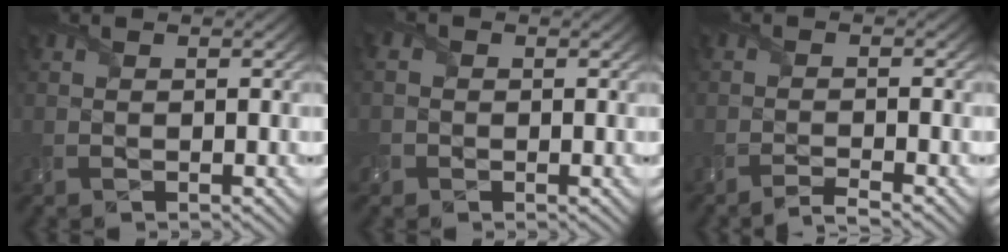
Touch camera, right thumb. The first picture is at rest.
{"total": 2.0, "force": [-0.7, 1.8, 0.4], "torque": [-0.015, -0.002, -0.020]}
{"total": 2.2, "force": [-1.8, 0.1, 1.2], "torque": [-0.015, 0.002, -0.045]}